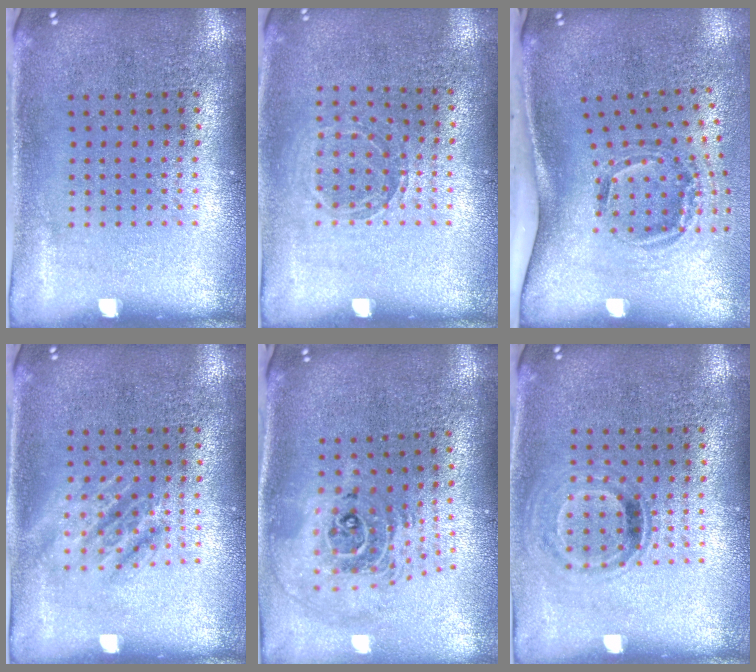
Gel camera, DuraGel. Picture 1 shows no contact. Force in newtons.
{"total": 1.0, "press": 1.0, "slide": 0.1}
{"total": 2.1, "press": 1.2, "slide": 1.7}
{"total": 1.1, "press": 1.1, "slide": 0.2}
{"total": 2.3, "press": 1.8, "slide": 1.5}
{"total": 0.9, "press": 0.8, "slide": 0.5}